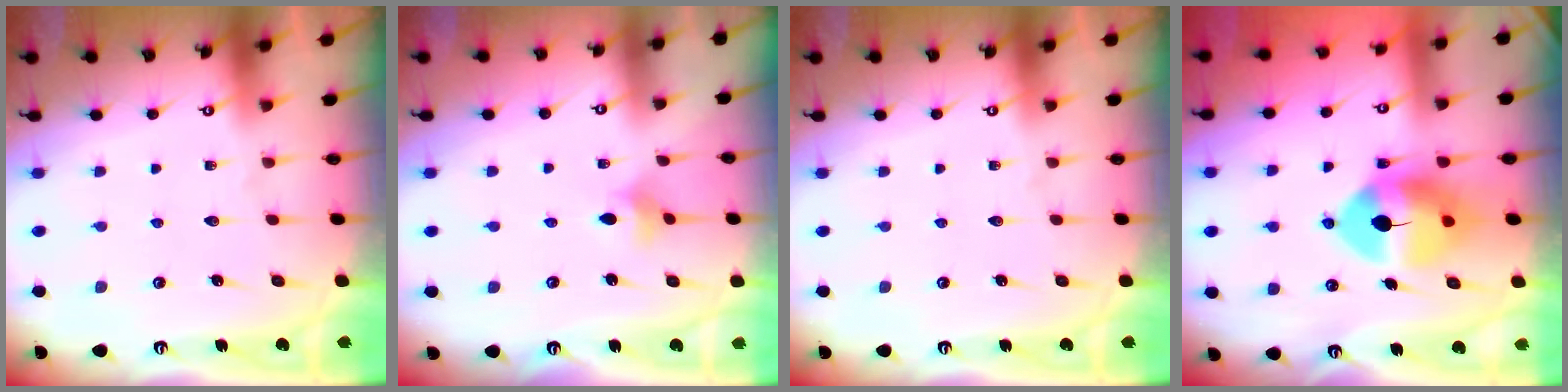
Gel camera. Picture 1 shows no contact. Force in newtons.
{"total": 4.5, "press": 4.4, "slide": 0.8}
{"total": 0.0}
{"total": 11.7, "press": 11.5, "slide": 2.2}